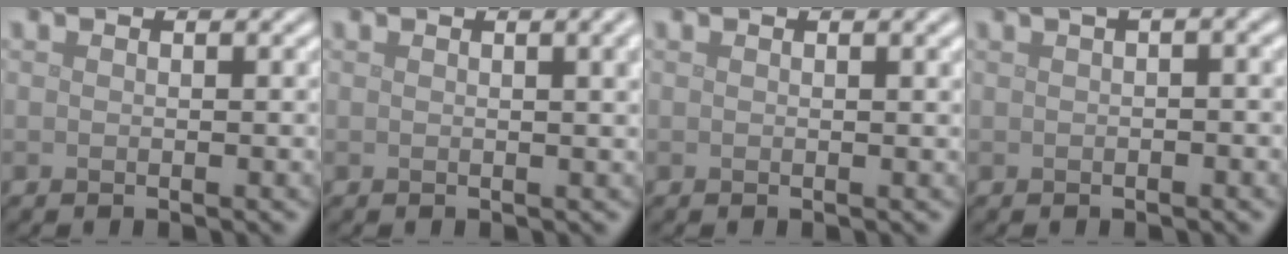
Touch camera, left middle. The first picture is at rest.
{"total": 3.6, "force": [1.1, 1.4, 3.2], "torque": [-0.023, 0.007, 0.011]}
{"total": 1.3, "force": [0.5, 0.4, 1.1], "torque": [-0.011, 0.002, 0.007]}
{"total": 5.2, "force": [1.8, 2.2, 4.3], "torque": [-0.044, 0.021, 0.018]}